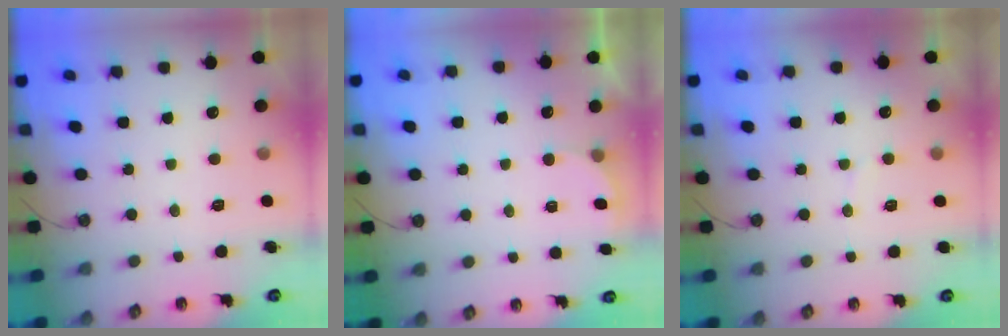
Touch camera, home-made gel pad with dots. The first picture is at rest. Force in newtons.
{"total": 2.2, "press": 2.0, "slide": 1.0}
{"total": 2.7, "press": 2.4, "slide": 1.2}